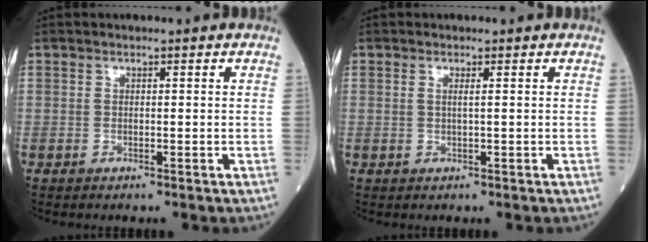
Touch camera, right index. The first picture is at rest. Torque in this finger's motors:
{"motor_torque": [0.01, 0.00, -0.05, 0.00]}